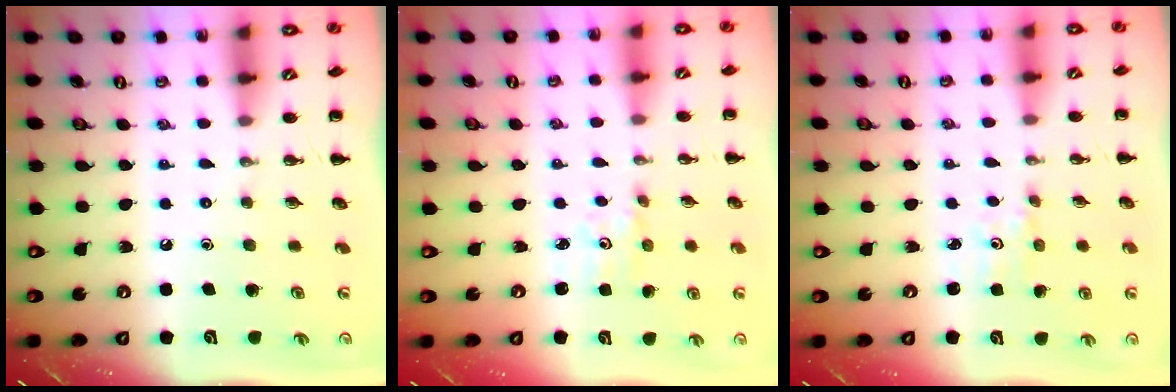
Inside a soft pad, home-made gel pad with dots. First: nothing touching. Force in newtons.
{"total": 1.6, "press": 1.6, "slide": 0.4}
{"total": 0.9, "press": 0.9, "slide": 0.3}